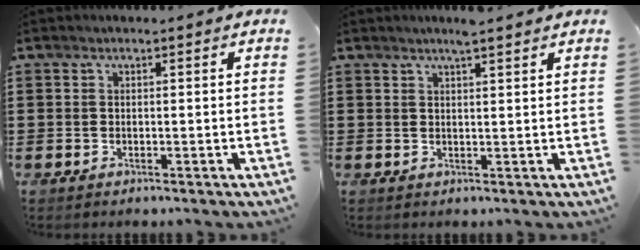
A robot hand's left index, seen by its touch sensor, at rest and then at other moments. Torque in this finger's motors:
{"motor_torque": [0.51, -0.36, 0.25, 0.02]}